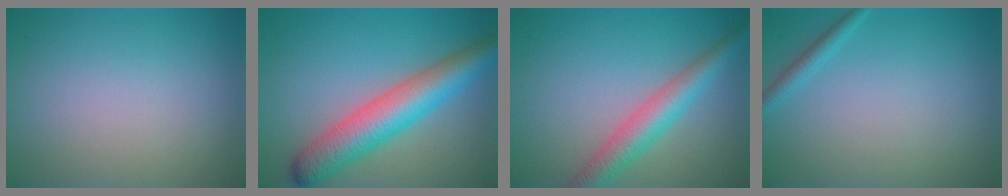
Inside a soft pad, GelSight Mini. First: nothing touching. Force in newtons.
{"total": 7.3, "press": 7.2, "slide": 0.3}
{"total": 4.4, "press": 4.4, "slide": 0.2}
{"total": 1.3, "press": 1.3, "slide": 0.1}